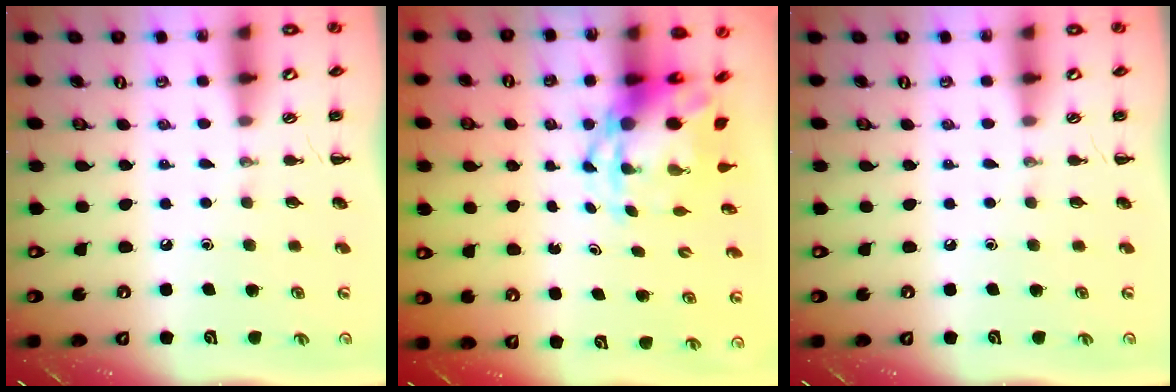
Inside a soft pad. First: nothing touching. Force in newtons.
{"total": 4.3, "press": 4.2, "slide": 0.9}
{"total": 0.0}